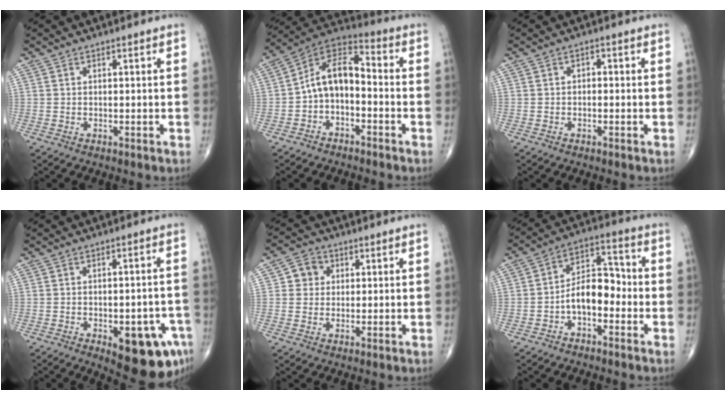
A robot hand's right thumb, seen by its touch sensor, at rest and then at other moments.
{"total": 9.3, "force": [-2.2, 5.3, 7.4], "torque": [-0.120, 0.053, -0.052]}
{"total": 1.1, "force": [-0.2, 0.8, 0.7], "torque": [-0.003, 0.006, -0.008]}
{"total": 13.3, "force": [-5.9, 5.4, 10.7], "torque": [-0.104, 0.024, -0.062]}
{"total": 4.4, "force": [1.0, 4.1, 1.3], "torque": [0.005, 0.004, 0.010]}
{"total": 9.0, "force": [-2.6, 5.3, 6.8], "torque": [-0.094, 0.042, -0.055]}